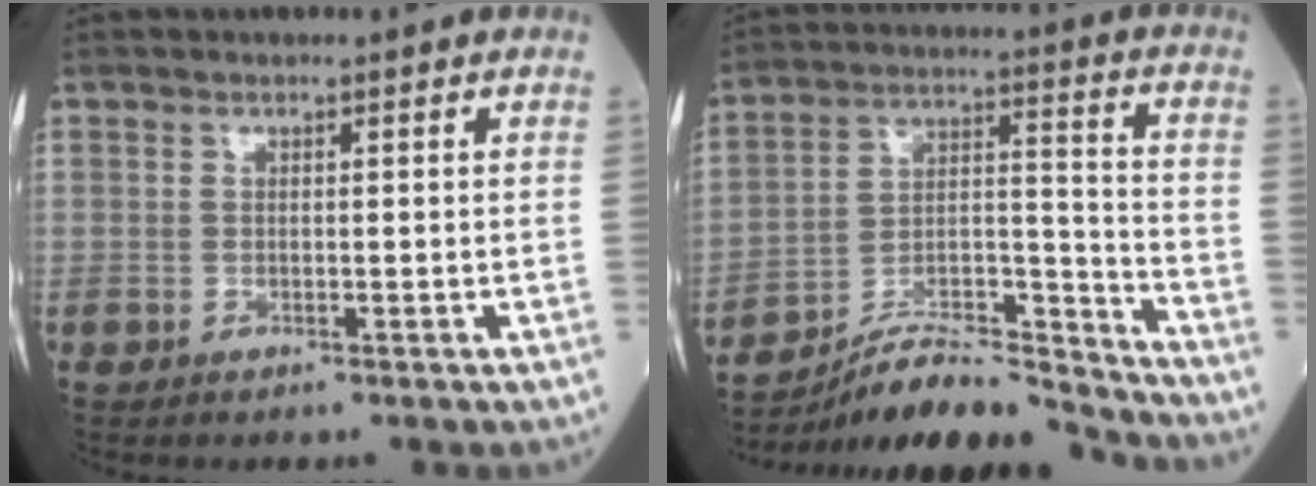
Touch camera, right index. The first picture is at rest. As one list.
[{"total": 16.5, "force": [-15.9, 0.6, 4.7], "torque": [-0.081, 0.033, -0.266]}]